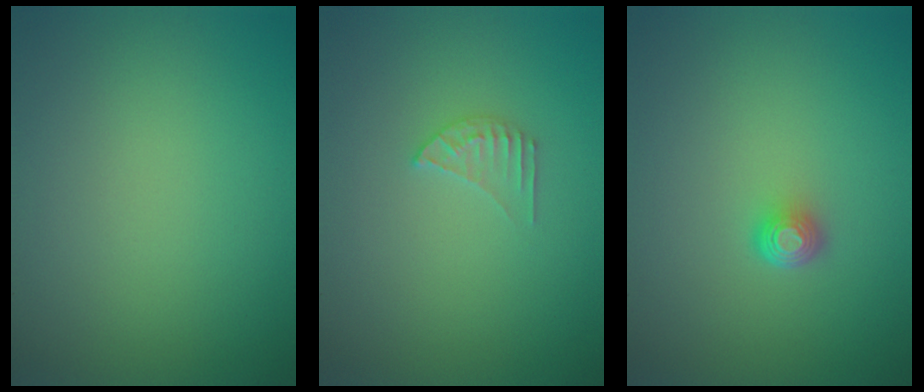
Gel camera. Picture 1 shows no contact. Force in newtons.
{"total": 1.5, "press": 1.5, "slide": 0.2}
{"total": 1.6, "press": 1.2, "slide": 1.0}